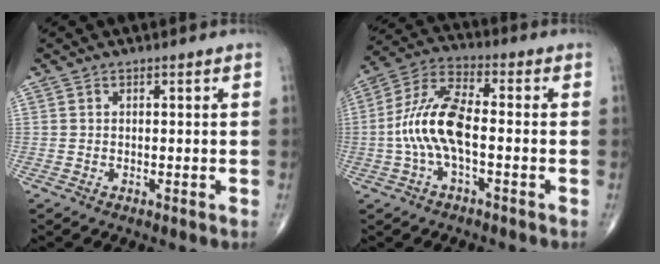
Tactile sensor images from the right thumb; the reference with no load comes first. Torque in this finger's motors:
{"motor_torque": [0.78, 0.49, 1.64, -0.18, 0.17]}